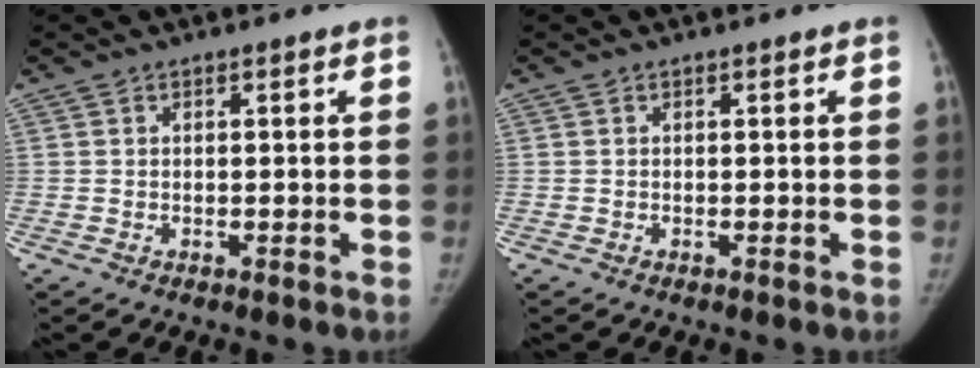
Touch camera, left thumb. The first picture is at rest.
{"total": 0.0}